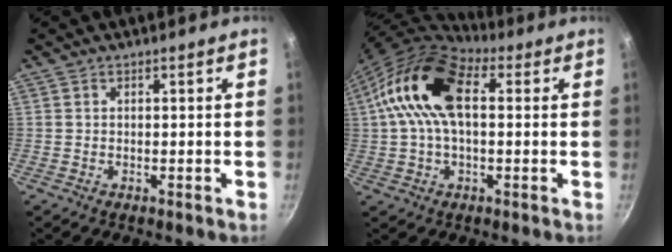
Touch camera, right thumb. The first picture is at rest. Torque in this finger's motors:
{"motor_torque": [2.45, 2.56, 0.58, -0.24, 0.36]}